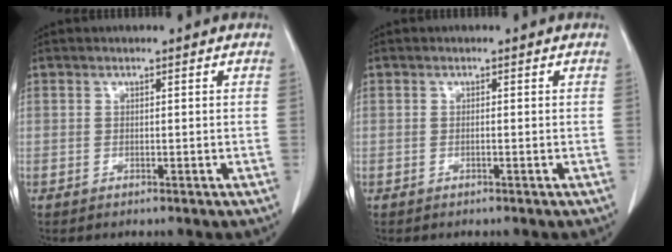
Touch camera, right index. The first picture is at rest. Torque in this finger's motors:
{"motor_torque": [0.03, 0.00, -0.01, 0.01]}